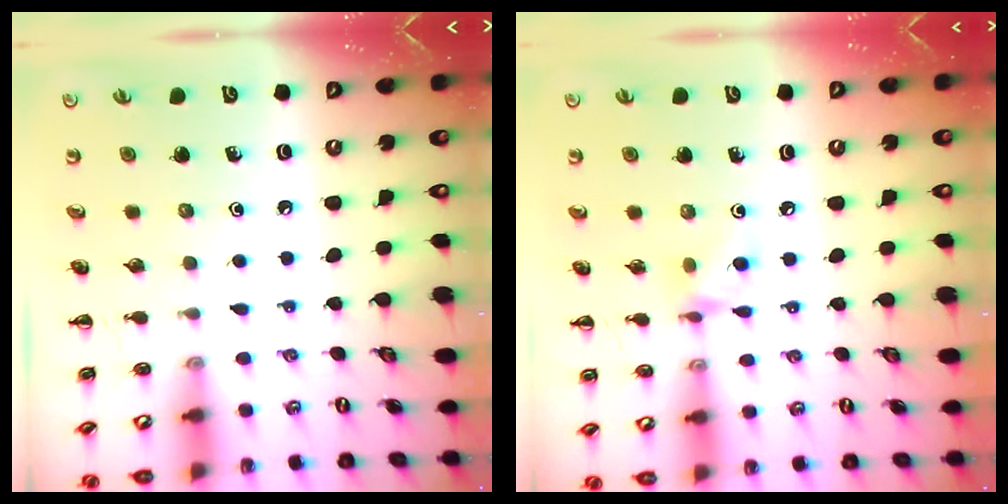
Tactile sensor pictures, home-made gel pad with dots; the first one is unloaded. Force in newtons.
{"total": 5.9, "press": 5.8, "slide": 0.8}